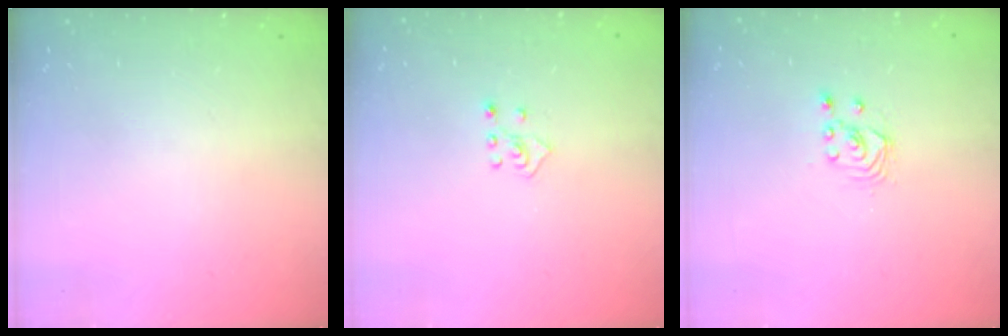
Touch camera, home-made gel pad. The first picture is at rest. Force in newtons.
{"total": 2.3, "press": 2.3, "slide": 0.5}
{"total": 1.7, "press": 1.7, "slide": 0.2}